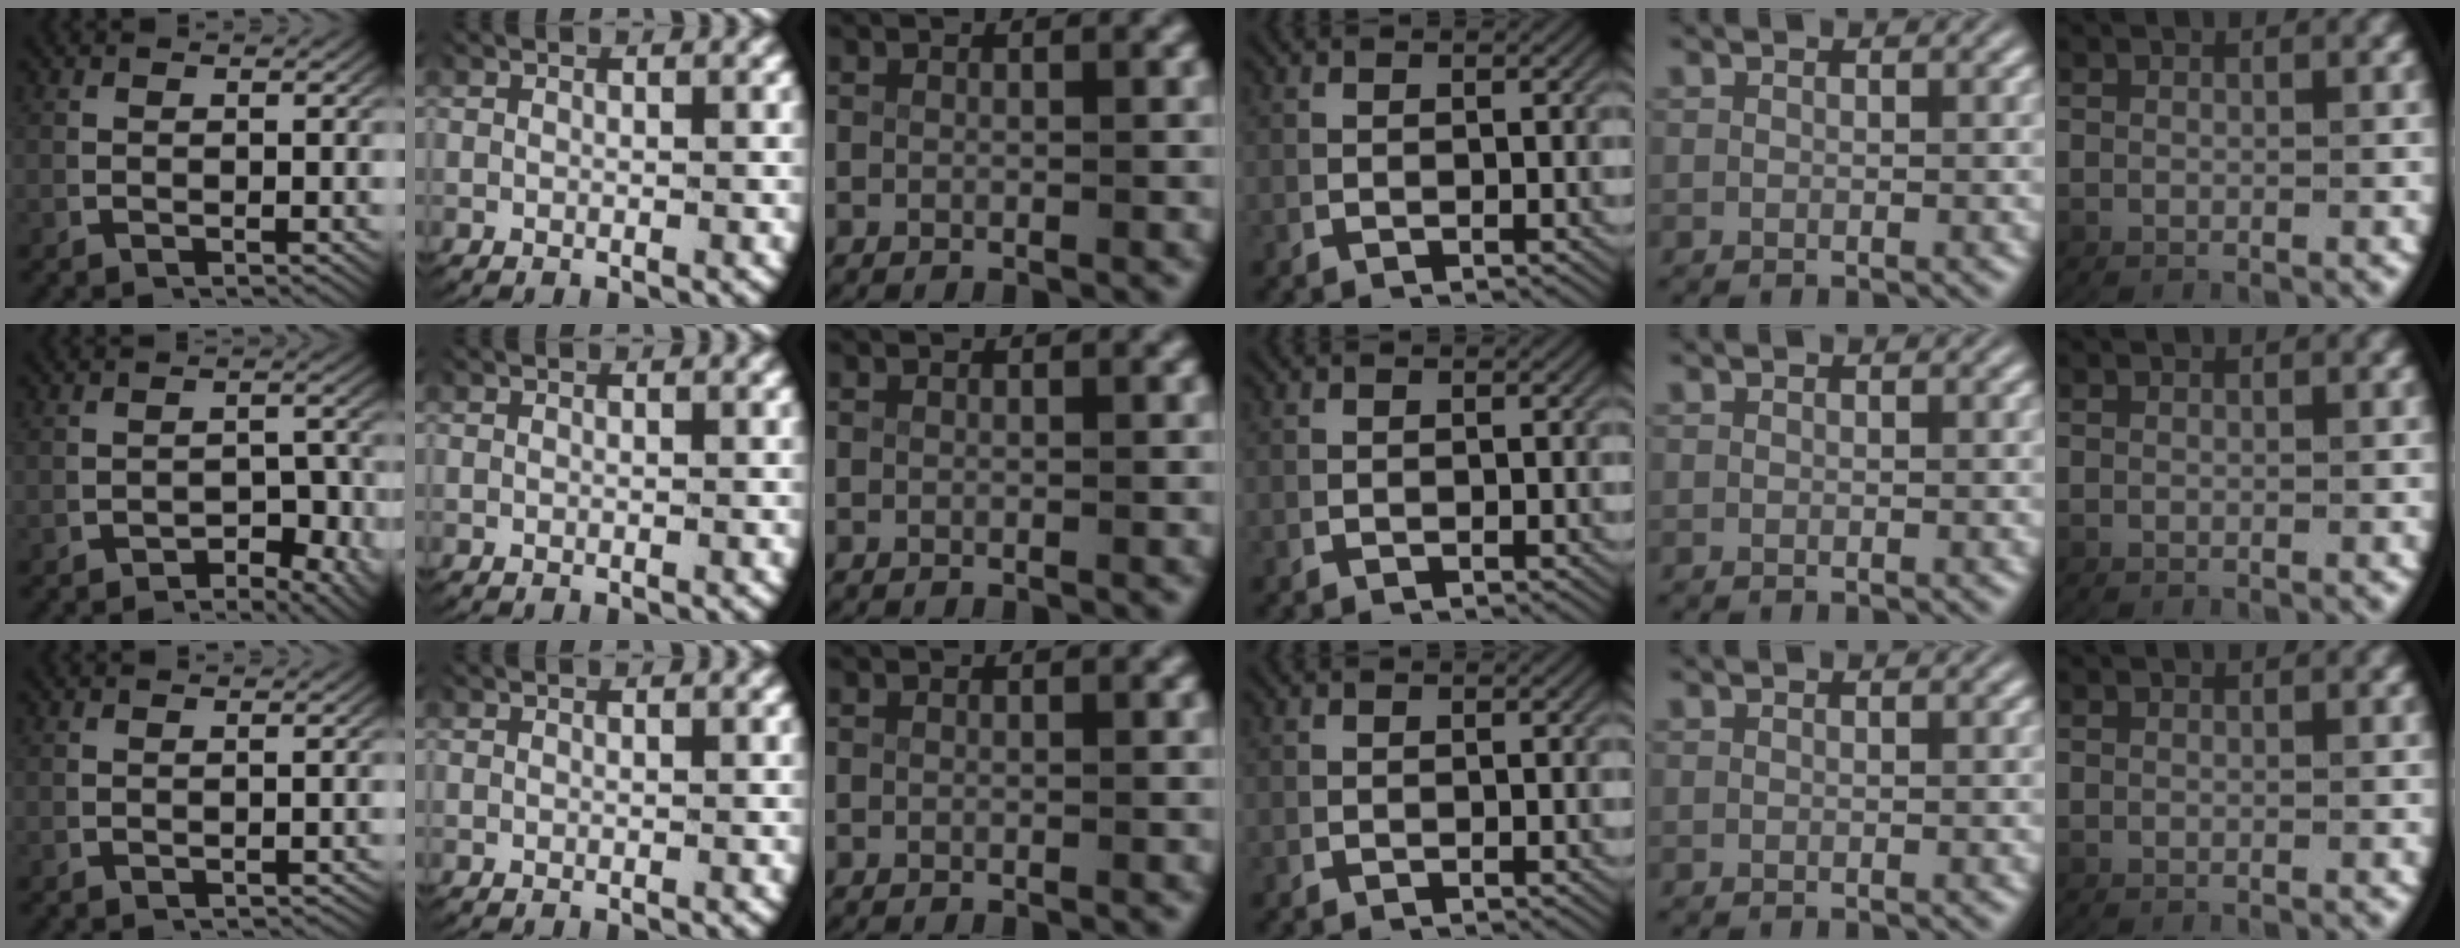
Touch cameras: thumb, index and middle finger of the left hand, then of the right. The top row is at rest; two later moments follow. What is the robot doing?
{"motion": "lift_and_place", "object": "map"}